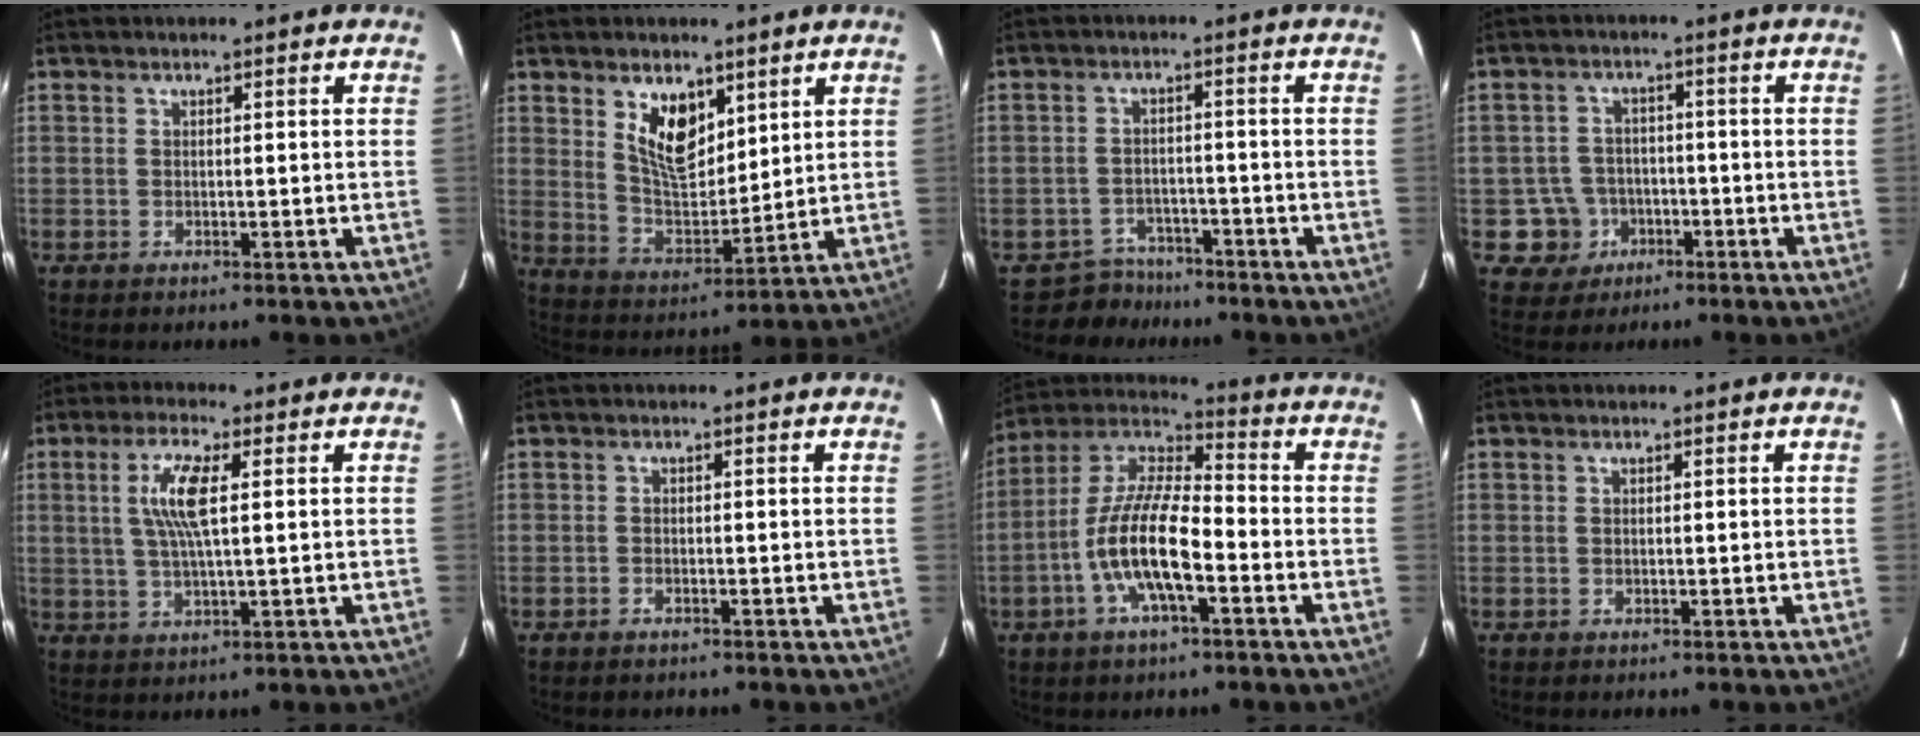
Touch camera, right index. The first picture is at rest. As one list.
[{"total": 10.1, "force": [5.1, 5.2, 6.9], "torque": [-0.121, 0.002, 0.107]}, {"total": 4.8, "force": [-3.8, 2.8, -0.7], "torque": [0.002, 0.018, -0.061]}, {"total": 6.2, "force": [-2.5, 5.6, 0.4], "torque": [-0.024, 0.024, -0.032]}, {"total": 7.3, "force": [1.5, 1.2, 7.1], "torque": [-0.140, 0.004, 0.029]}, {"total": 1.2, "force": [-1.0, 0.5, 0.2], "torque": [-0.009, 0.002, -0.019]}, {"total": 13.6, "force": [-4.9, 4.1, 12.0], "torque": [-0.246, -0.001, -0.097]}, {"total": 0.0}]